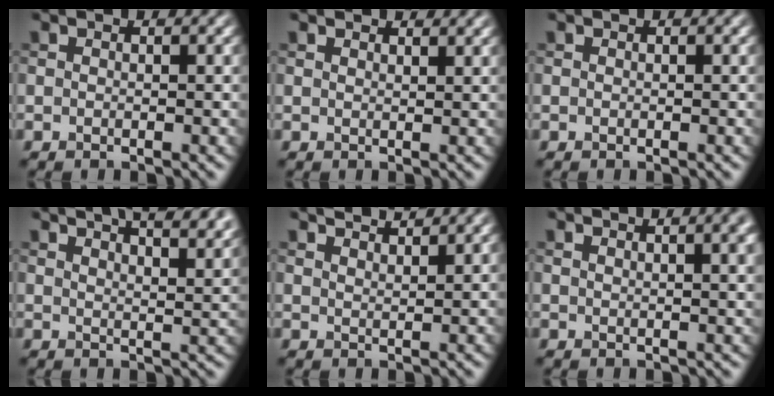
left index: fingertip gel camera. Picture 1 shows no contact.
{"total": 1.7, "force": [1.6, 0.3, 0.3], "torque": [-0.008, 0.000, 0.023]}
{"total": 0.0}
{"total": 10.5, "force": [7.5, 3.7, 6.2], "torque": [-0.039, 0.035, 0.061]}
{"total": 2.9, "force": [2.7, 0.4, 1.0], "torque": [-0.002, 0.006, 0.035]}
{"total": 6.5, "force": [3.5, 2.6, 4.8], "torque": [-0.024, 0.031, 0.021]}